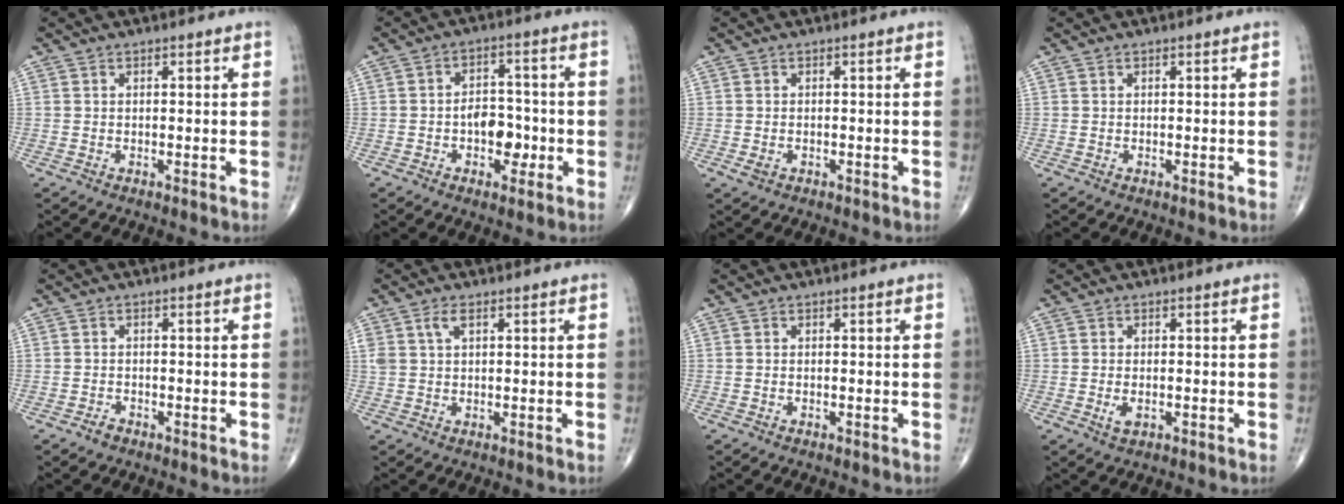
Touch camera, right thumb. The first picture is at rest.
{"total": 6.9, "force": [-1.9, 4.5, 5.0], "torque": [-0.041, 0.022, -0.032]}
{"total": 1.4, "force": [-0.5, 1.0, 0.8], "torque": [-0.016, 0.003, -0.005]}
{"total": 0.0}
{"total": 1.3, "force": [-1.0, 0.7, 0.3], "torque": [-0.005, 0.004, -0.019]}
{"total": 2.8, "force": [1.3, 1.3, 2.1], "torque": [-0.050, 0.008, 0.031]}
{"total": 0.0}
{"total": 2.2, "force": [-0.7, 1.2, 1.8], "torque": [-0.033, 0.000, -0.010]}